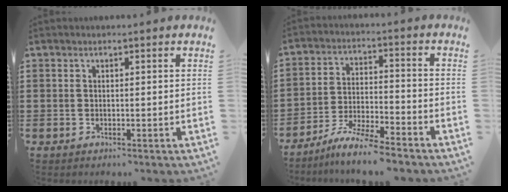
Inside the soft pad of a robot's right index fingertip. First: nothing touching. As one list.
[{"total": 6.9, "force": [-6.4, 0.0, 2.7], "torque": [-0.060, -0.006, -0.123]}]